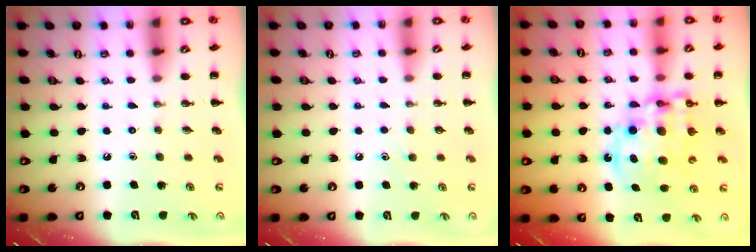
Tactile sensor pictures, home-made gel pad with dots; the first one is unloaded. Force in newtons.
{"total": 3.5, "press": 3.3, "slide": 1.2}
{"total": 15.0, "press": 14.6, "slide": 3.1}